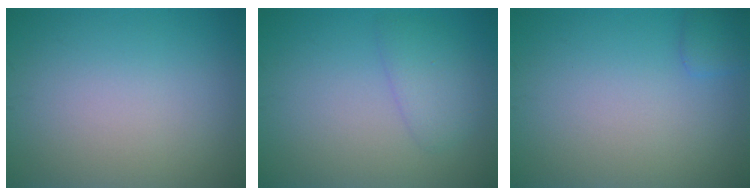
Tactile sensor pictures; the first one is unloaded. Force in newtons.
{"total": 2.2, "press": 2.2, "slide": 0.1}
{"total": 1.3, "press": 1.3, "slide": 0.1}